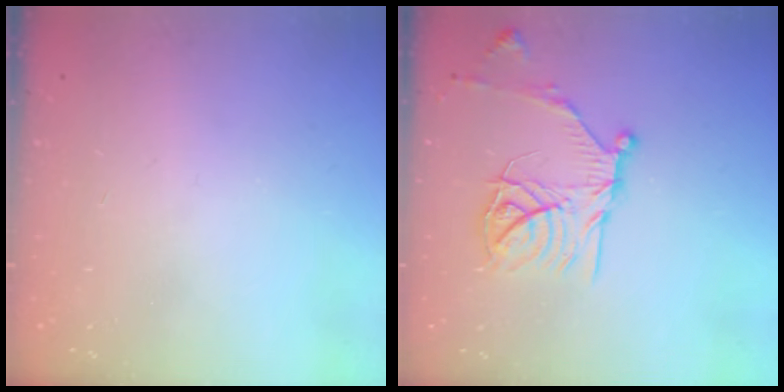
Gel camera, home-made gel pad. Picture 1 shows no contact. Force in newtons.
{"total": 17.1, "press": 17.1, "slide": 1.1}